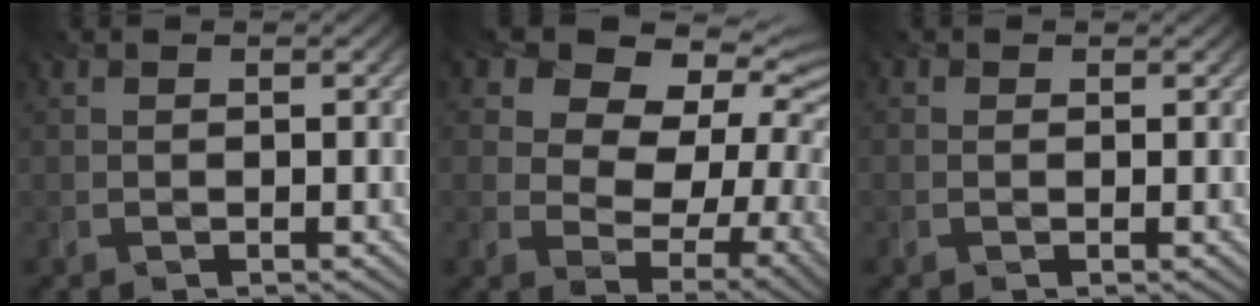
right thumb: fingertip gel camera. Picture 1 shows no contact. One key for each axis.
{"total": 15.7, "fx": 7.2, "fy": 10.5, "fz": 9.3, "tx": -0.175, "ty": 0.036, "tz": 0.124}
{"total": 0.0}